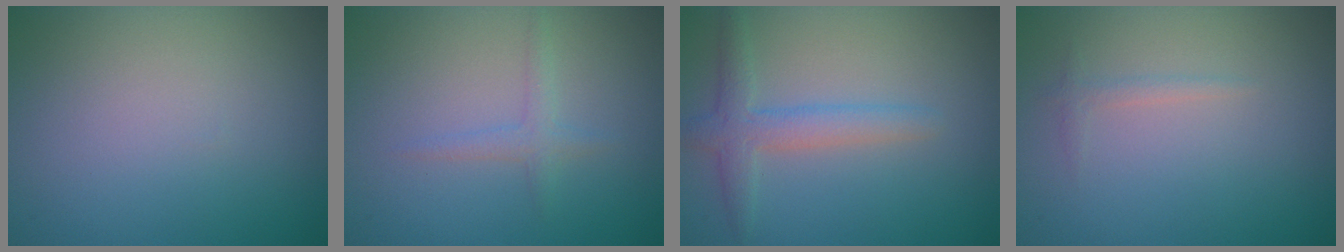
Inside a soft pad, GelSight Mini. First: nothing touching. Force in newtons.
{"total": 1.3, "press": 1.3, "slide": 0.1}
{"total": 2.8, "press": 2.8, "slide": 0.1}
{"total": 0.8, "press": 0.8, "slide": 0.0}